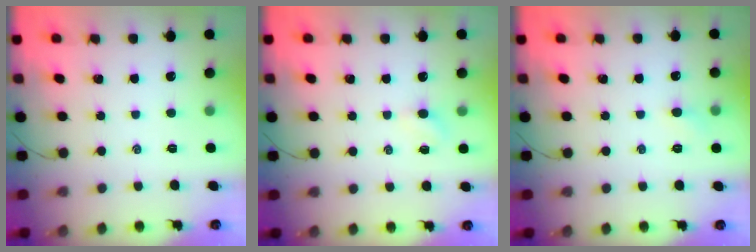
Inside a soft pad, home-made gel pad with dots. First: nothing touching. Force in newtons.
{"total": 2.8, "press": 2.6, "slide": 1.0}
{"total": 3.6, "press": 3.4, "slide": 1.2}